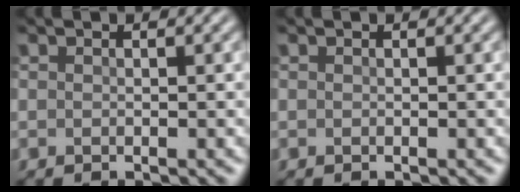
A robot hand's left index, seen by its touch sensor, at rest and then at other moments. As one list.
[{"total": 0.0}]